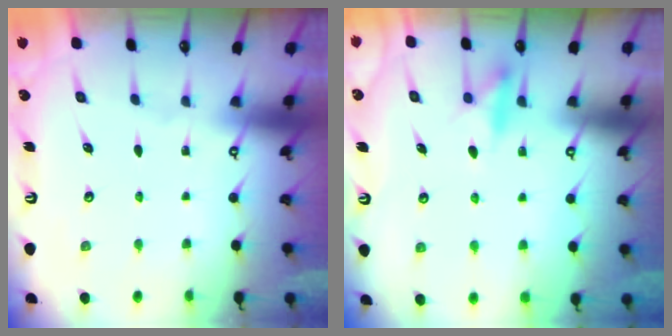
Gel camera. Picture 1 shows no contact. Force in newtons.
{"total": 10.0, "press": 9.9, "slide": 1.2}